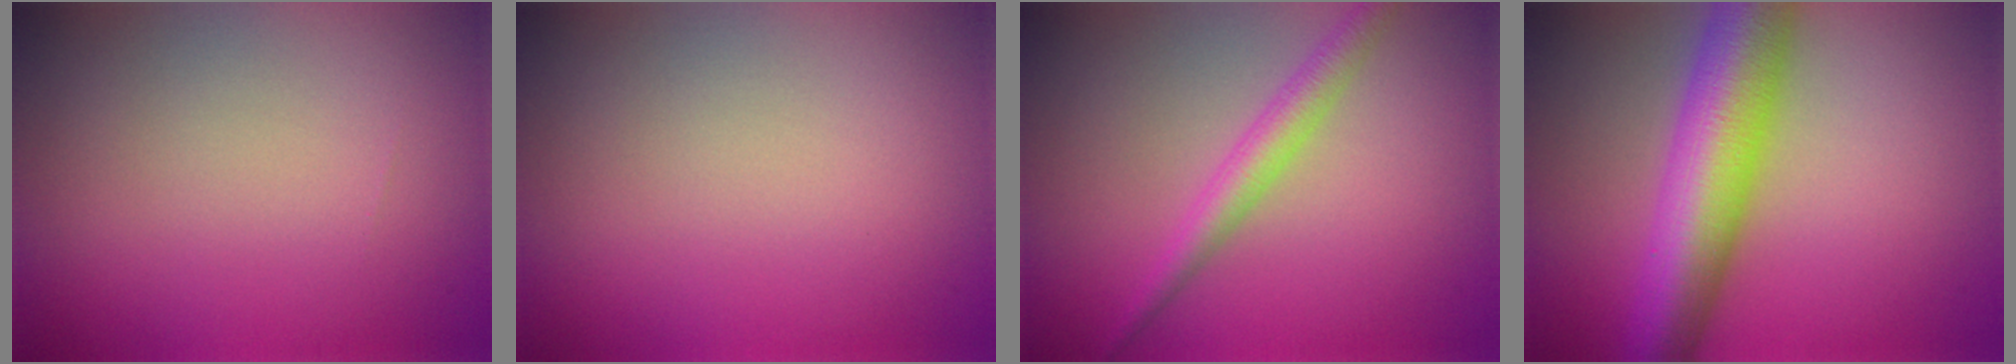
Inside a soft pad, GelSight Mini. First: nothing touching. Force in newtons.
{"total": 0.0}
{"total": 2.8, "press": 2.8, "slide": 0.1}
{"total": 10.0, "press": 10.0, "slide": 0.2}